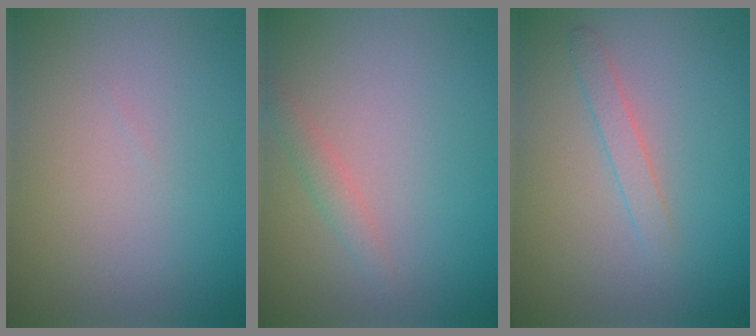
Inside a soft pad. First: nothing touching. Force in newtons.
{"total": 1.3, "press": 1.3, "slide": 0.1}
{"total": 1.4, "press": 1.4, "slide": 0.1}